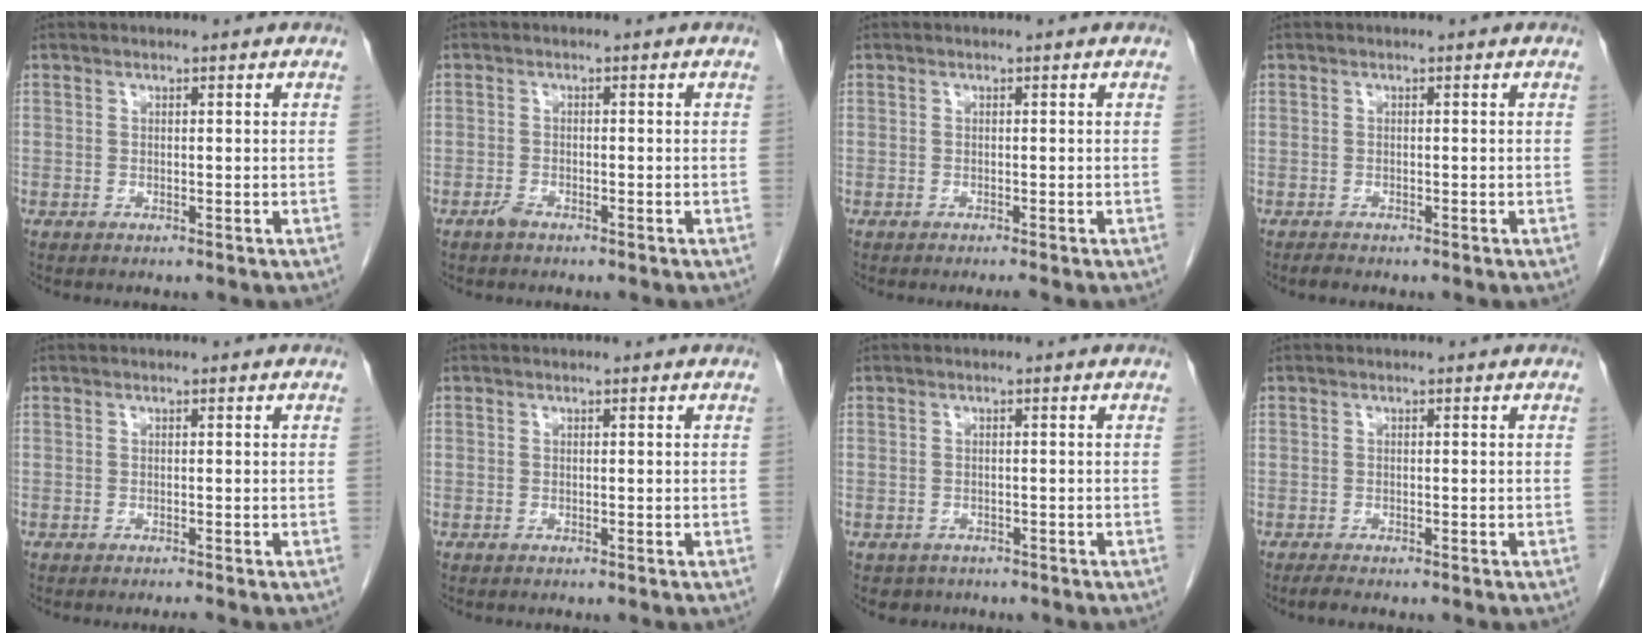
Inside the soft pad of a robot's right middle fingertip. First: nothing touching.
{"total": 1.2, "force": [-1.0, 0.3, 0.6], "torque": [-0.016, -0.001, -0.018]}
{"total": 0.9, "force": [-0.8, -0.3, 0.4], "torque": [-0.009, 0.000, -0.013]}
{"total": 0.7, "force": [-0.7, 0.1, 0.2], "torque": [-0.014, -0.004, -0.012]}
{"total": 0.7, "force": [-0.6, -0.4, 0.2], "torque": [-0.006, -0.001, -0.010]}
{"total": 0.0}
{"total": 2.3, "force": [-1.7, 1.6, 0.0], "torque": [-0.009, 0.003, -0.025]}
{"total": 1.1, "force": [-1.0, 0.0, 0.6], "torque": [-0.022, -0.006, -0.019]}